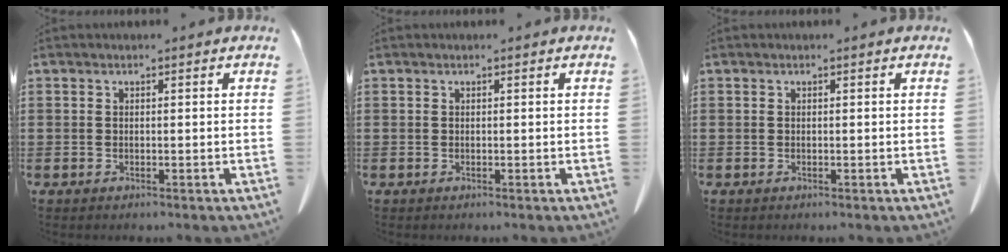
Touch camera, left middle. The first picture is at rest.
{"total": 0.0}
{"total": 0.0}